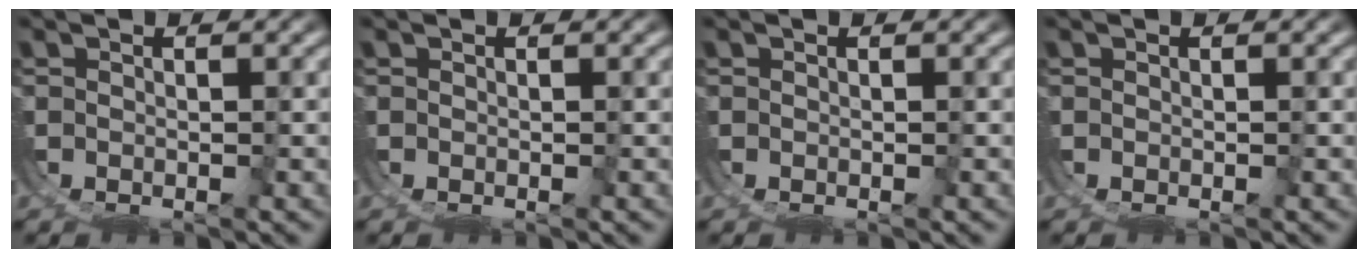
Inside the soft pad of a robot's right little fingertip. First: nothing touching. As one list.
[{"total": 0.0}, {"total": 0.0}, {"total": 0.0}]